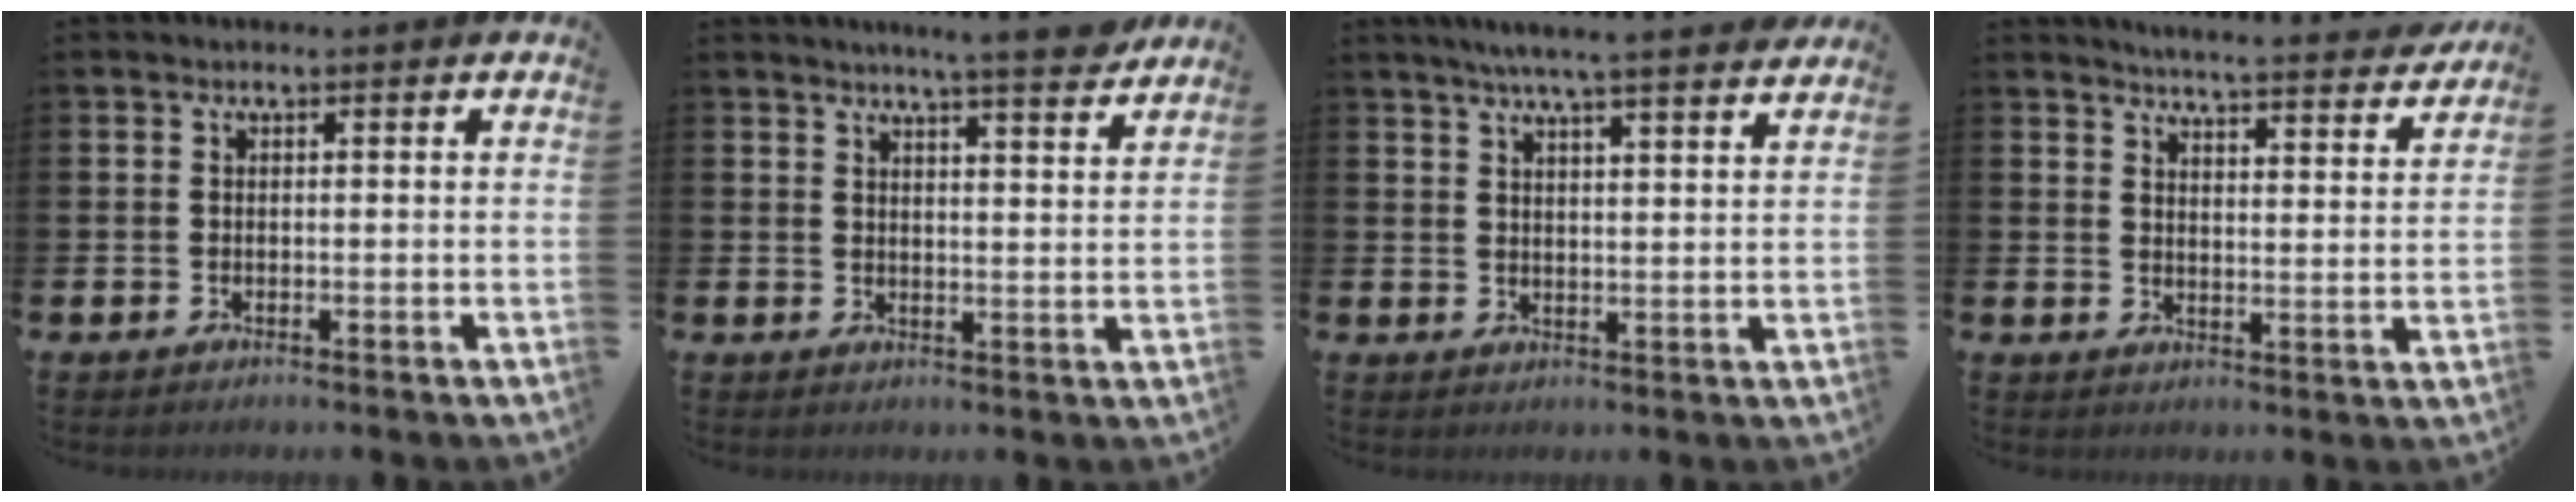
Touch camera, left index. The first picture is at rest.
{"total": 6.2, "force": [5.8, -0.6, 2.0], "torque": [-0.046, -0.029, 0.101]}
{"total": 5.9, "force": [5.5, -0.5, 2.0], "torque": [-0.042, -0.030, 0.094]}
{"total": 5.1, "force": [5.1, -0.1, 0.7], "torque": [-0.019, -0.043, 0.084]}